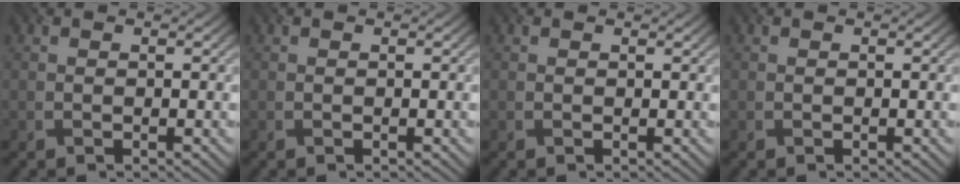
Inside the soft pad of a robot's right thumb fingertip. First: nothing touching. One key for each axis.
{"total": 0.0}
{"total": 0.0}
{"total": 0.0}